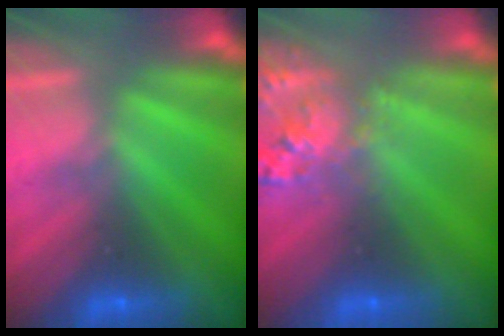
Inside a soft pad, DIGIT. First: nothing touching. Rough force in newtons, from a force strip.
{"total": 2.7}